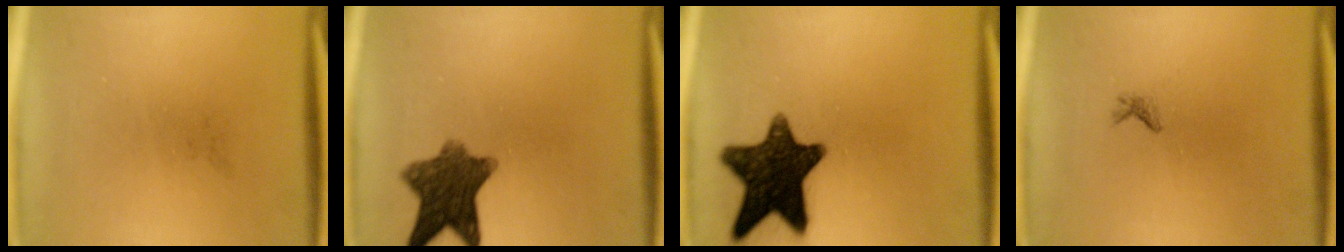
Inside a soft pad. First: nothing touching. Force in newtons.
{"total": 9.5}
{"total": 14.6}
{"total": 0.6}